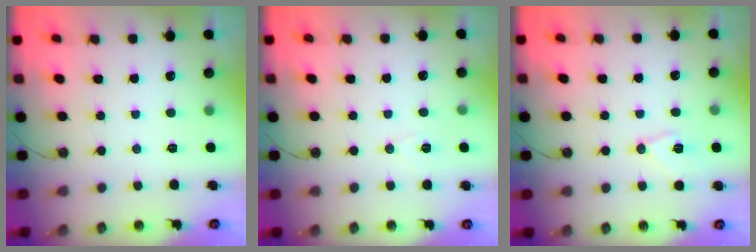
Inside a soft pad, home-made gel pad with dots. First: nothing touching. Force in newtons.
{"total": 4.8, "press": 3.2, "slide": 3.7}
{"total": 9.2, "press": 9.2, "slide": 1.0}